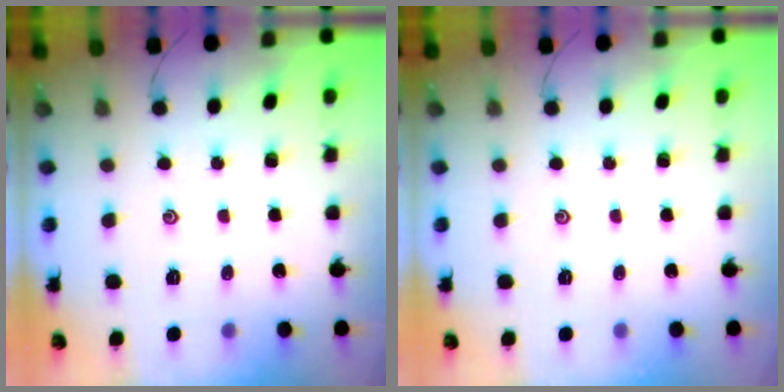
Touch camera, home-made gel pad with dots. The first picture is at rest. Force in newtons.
{"total": 0.0}